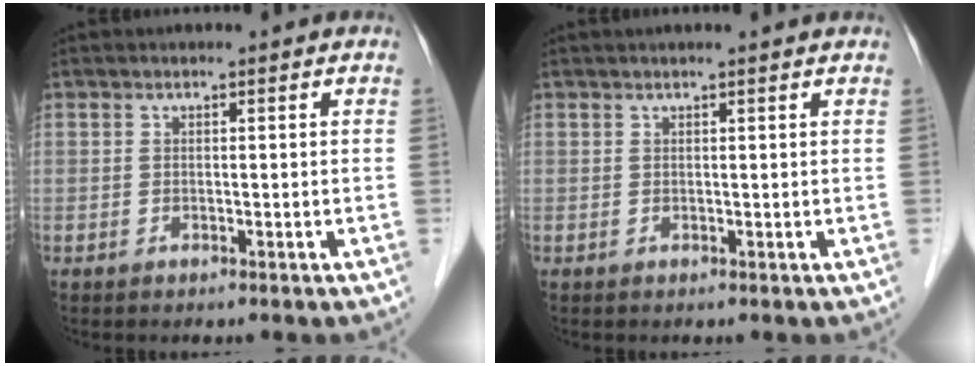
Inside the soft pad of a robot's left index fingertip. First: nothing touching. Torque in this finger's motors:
{"motor_torque": [0.13, -0.34, 0.02, 0.03]}